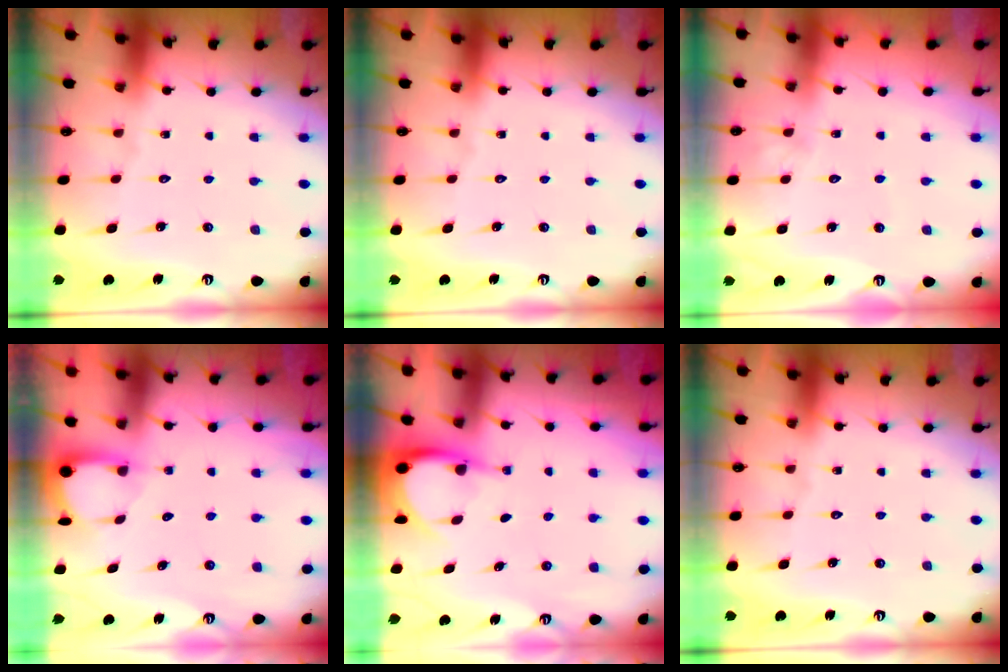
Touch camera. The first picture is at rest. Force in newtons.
{"total": 0.0}
{"total": 4.0, "press": 4.0, "slide": 0.3}
{"total": 2.8, "press": 2.8, "slide": 0.3}
{"total": 4.0, "press": 4.0, "slide": 0.2}
{"total": 0.0}